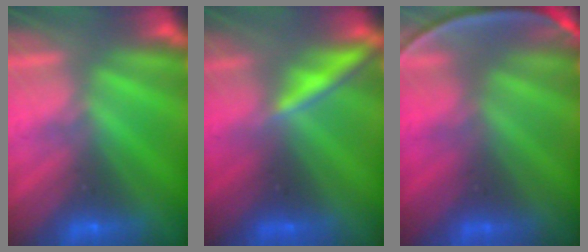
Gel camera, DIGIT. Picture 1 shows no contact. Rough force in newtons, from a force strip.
{"total": 1.6}
{"total": 10.0}